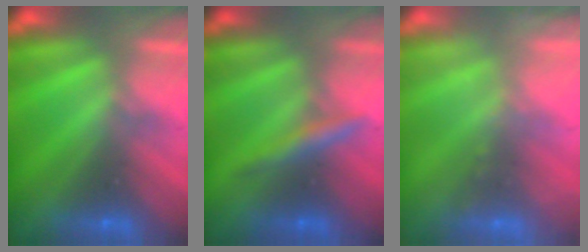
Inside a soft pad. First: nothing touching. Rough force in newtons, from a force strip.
{"total": 3.2}
{"total": 2.3}